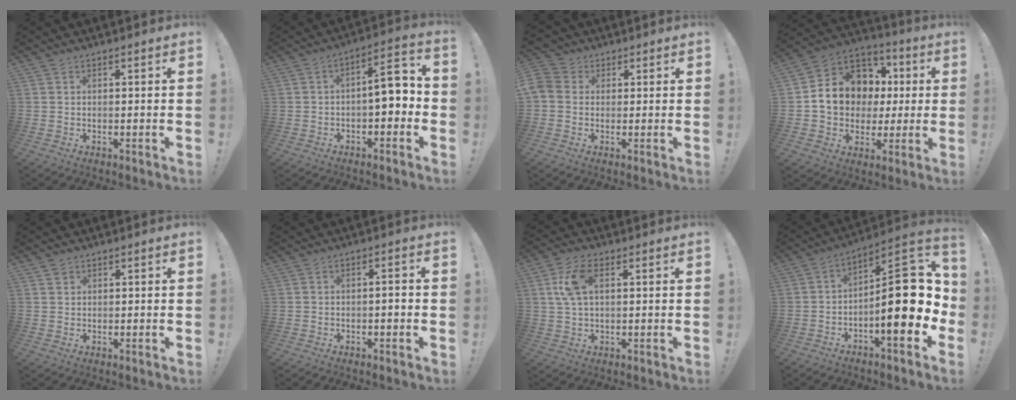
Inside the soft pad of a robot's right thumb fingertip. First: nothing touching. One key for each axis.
{"total": 8.5, "fx": -1.1, "fy": 3.7, "fz": 7.5, "tx": -0.102, "ty": 0.006, "tz": -0.022}
{"total": 5.0, "fx": 0.6, "fy": 4.5, "fz": 2.0, "tx": -0.052, "ty": 0.003, "tz": 0.010}
{"total": 14.4, "fx": 2.1, "fy": 12.2, "fz": 7.4, "tx": -0.103, "ty": -0.001, "tz": 0.059}
{"total": 1.2, "fx": 0.9, "fy": 0.8, "fz": 0.1, "tx": 0.002, "ty": -0.003, "tz": 0.016}
{"total": 2.3, "fx": -0.9, "fy": 0.3, "fz": 2.1, "tx": -0.039, "ty": 0.007, "tz": -0.017}
{"total": 8.6, "fx": 2.2, "fy": 4.4, "fz": 7.1, "tx": -0.144, "ty": 0.008, "tz": 0.042}
{"total": 20.5, "fx": -2.0, "fy": 7.4, "fz": 19.0, "tx": -0.264, "ty": 0.012, "tz": -0.025}